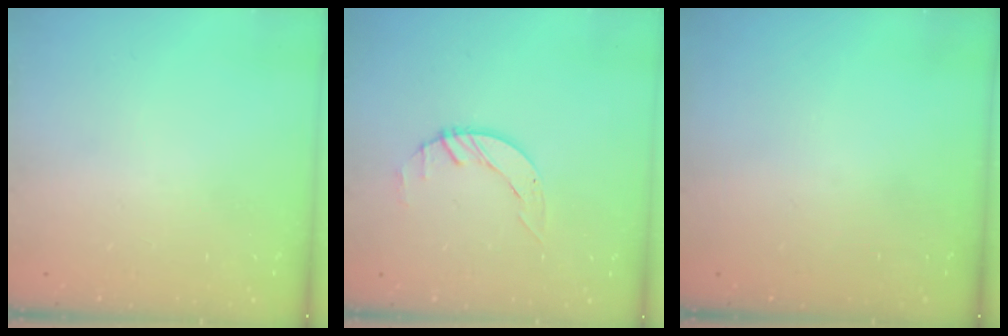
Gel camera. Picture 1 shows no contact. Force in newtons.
{"total": 2.9, "press": 2.8, "slide": 0.3}
{"total": 0.0}